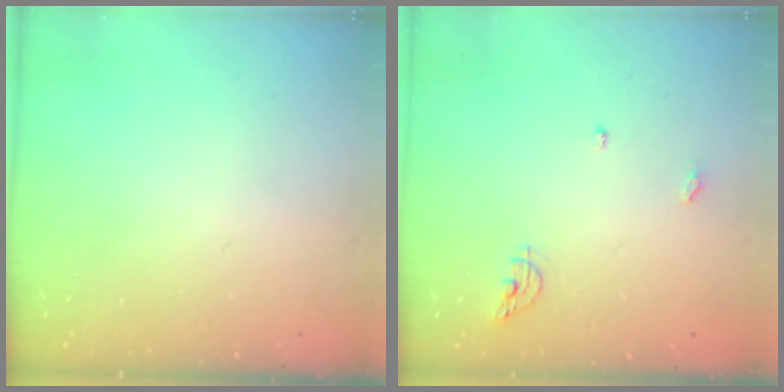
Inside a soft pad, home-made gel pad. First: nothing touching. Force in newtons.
{"total": 6.3, "press": 6.2, "slide": 0.6}